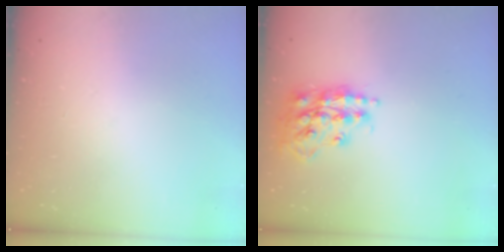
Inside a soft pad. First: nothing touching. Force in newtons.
{"total": 18.7, "press": 18.6, "slide": 1.6}